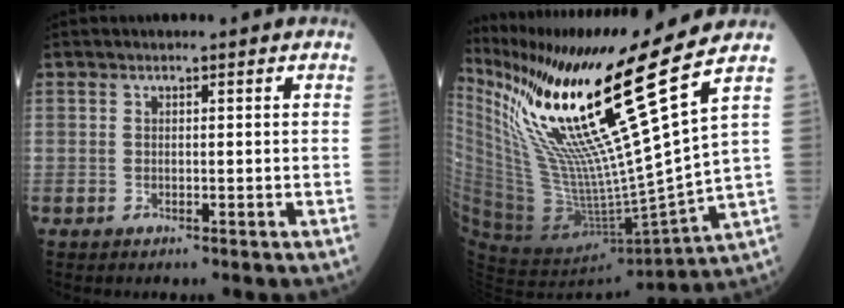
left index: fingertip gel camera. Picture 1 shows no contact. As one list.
[{"total": 22.8, "force": [12.9, -2.3, 18.6], "torque": [-0.324, -0.023, 0.231]}]